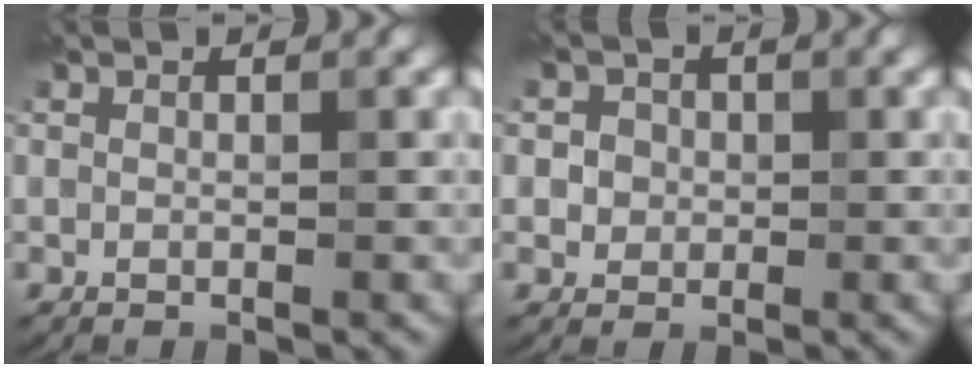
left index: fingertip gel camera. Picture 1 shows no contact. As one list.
[{"total": 2.2, "force": [0.3, 2.0, 0.8], "torque": [-0.004, 0.006, 0.000]}]